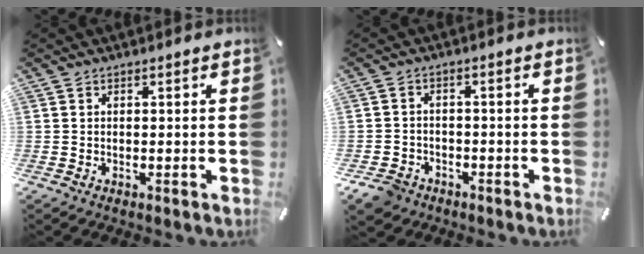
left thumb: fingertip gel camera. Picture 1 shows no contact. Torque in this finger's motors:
{"motor_torque": [-0.15, 0.45, 0.12, 0.09, 0.05]}